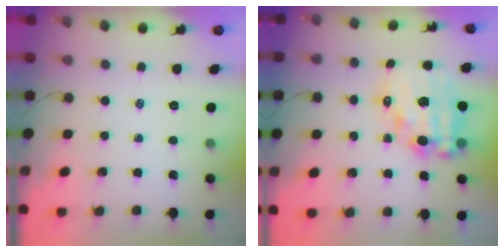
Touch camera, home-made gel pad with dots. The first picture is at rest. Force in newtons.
{"total": 16.7, "press": 16.3, "slide": 3.5}